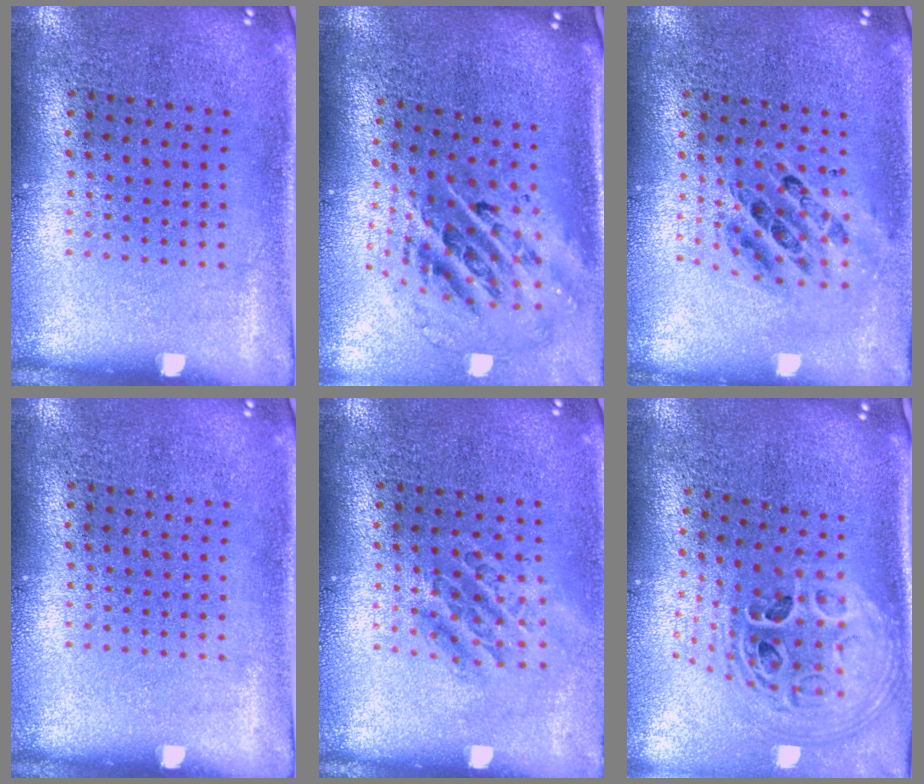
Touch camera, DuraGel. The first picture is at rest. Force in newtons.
{"total": 2.8, "press": 1.9, "slide": 2.0}
{"total": 0.6, "press": 0.6, "slide": 0.1}
{"total": 0.0}
{"total": 1.3, "press": 1.0, "slide": 0.7}
{"total": 2.9, "press": 2.0, "slide": 2.1}